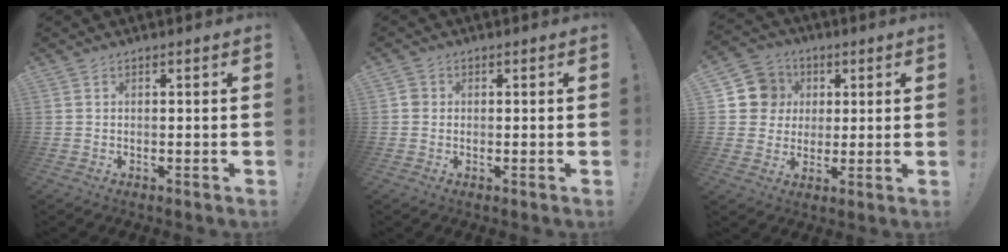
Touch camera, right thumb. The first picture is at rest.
{"total": 2.0, "force": [0.0, 1.8, 0.8], "torque": [-0.013, 0.006, 0.000]}
{"total": 10.5, "force": [2.2, 10.0, 2.4], "torque": [-0.022, -0.003, 0.048]}